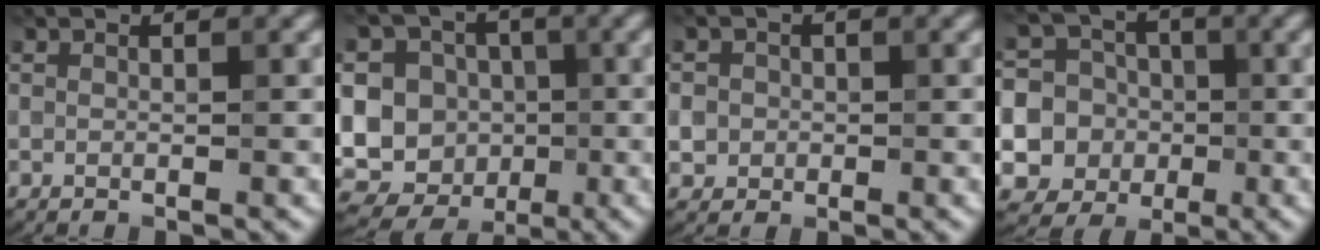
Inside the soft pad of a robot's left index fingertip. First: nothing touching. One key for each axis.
{"total": 16.8, "fx": -1.6, "fy": 15.9, "fz": 5.3, "tx": -0.135, "ty": 0.003, "tz": -0.039}
{"total": 3.0, "fx": -0.1, "fy": 2.9, "fz": 0.8, "tx": 0.002, "ty": 0.012, "tz": -0.013}
{"total": 13.2, "fx": -1.7, "fy": 12.5, "fz": 3.7, "tx": -0.115, "ty": 0.015, "tz": -0.050}